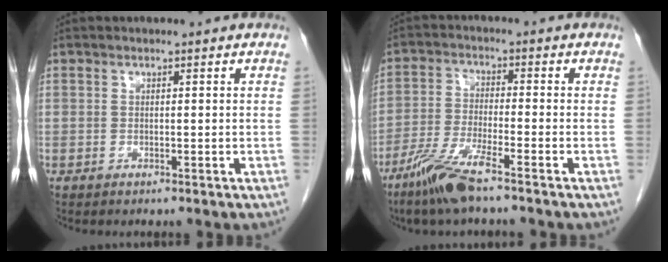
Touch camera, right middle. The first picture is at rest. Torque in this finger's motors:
{"motor_torque": [1.05, -0.84, 0.47, 0.12]}